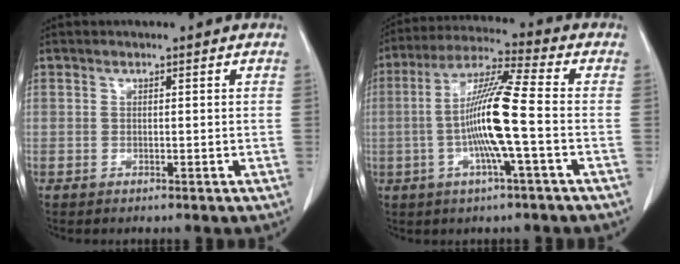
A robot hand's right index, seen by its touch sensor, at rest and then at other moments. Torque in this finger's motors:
{"motor_torque": [2.07, -0.07, 0.57, 0.14]}